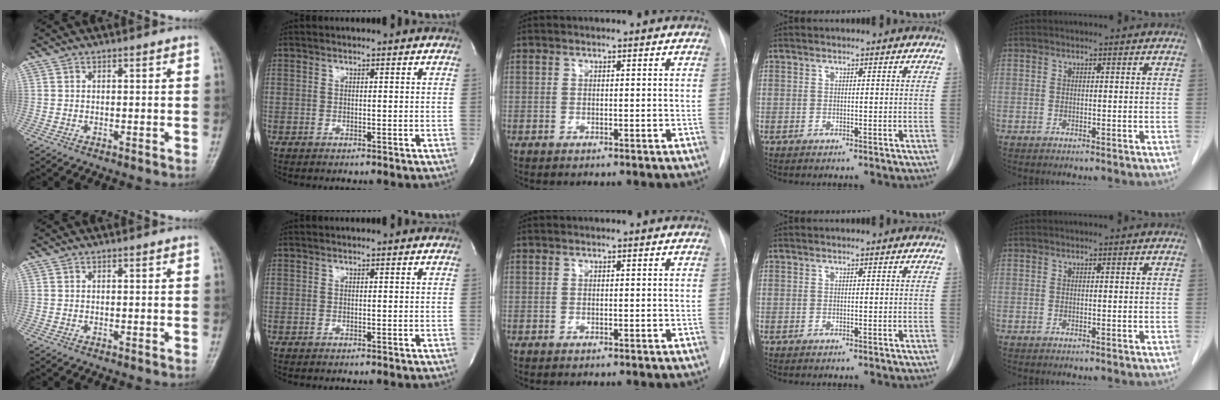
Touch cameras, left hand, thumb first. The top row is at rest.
{}